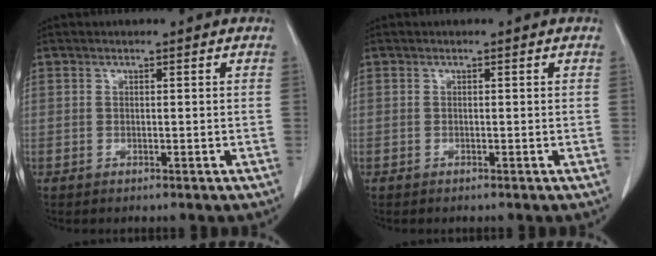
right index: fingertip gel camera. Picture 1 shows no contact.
{"total": 0.0}